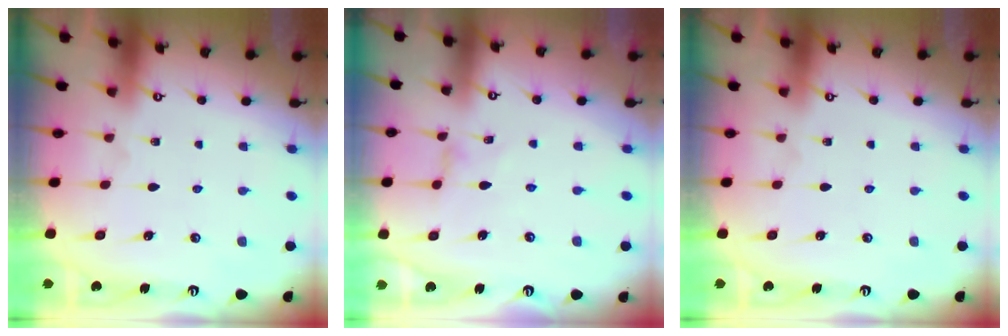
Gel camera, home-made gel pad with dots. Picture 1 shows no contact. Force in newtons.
{"total": 0.0}
{"total": 0.0}